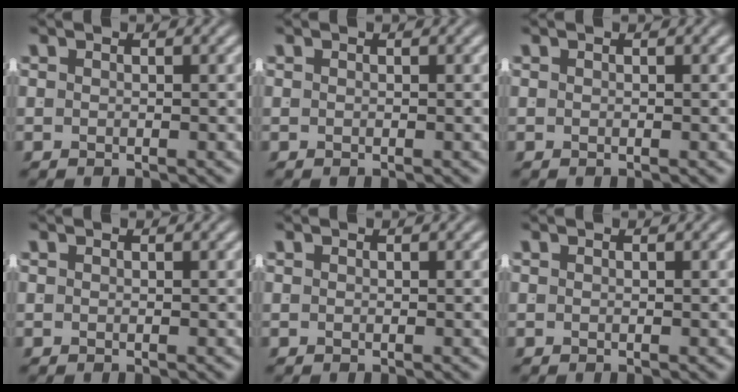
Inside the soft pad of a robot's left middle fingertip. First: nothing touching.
{"total": 0.0}
{"total": 0.0}
{"total": 0.0}
{"total": 0.0}
{"total": 0.0}